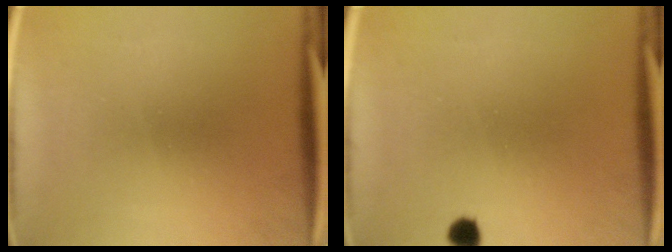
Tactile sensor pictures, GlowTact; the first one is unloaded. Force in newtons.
{"total": 2.1}